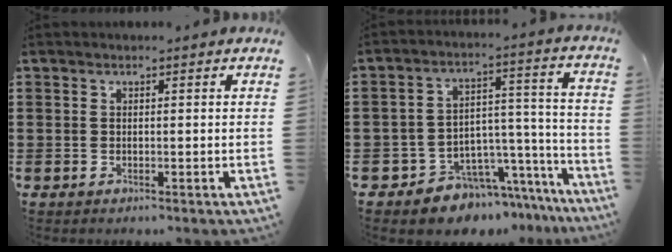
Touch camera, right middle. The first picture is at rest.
{"total": 6.5, "force": [-5.7, 3.1, -0.1], "torque": [-0.005, 0.009, -0.106]}